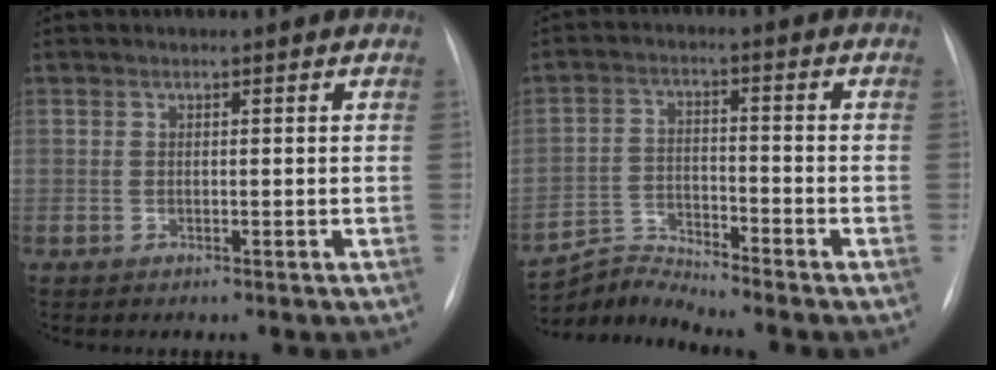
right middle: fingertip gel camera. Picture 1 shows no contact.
{"total": 6.0, "force": [-5.6, -1.8, -1.4], "torque": [0.007, -0.004, -0.105]}